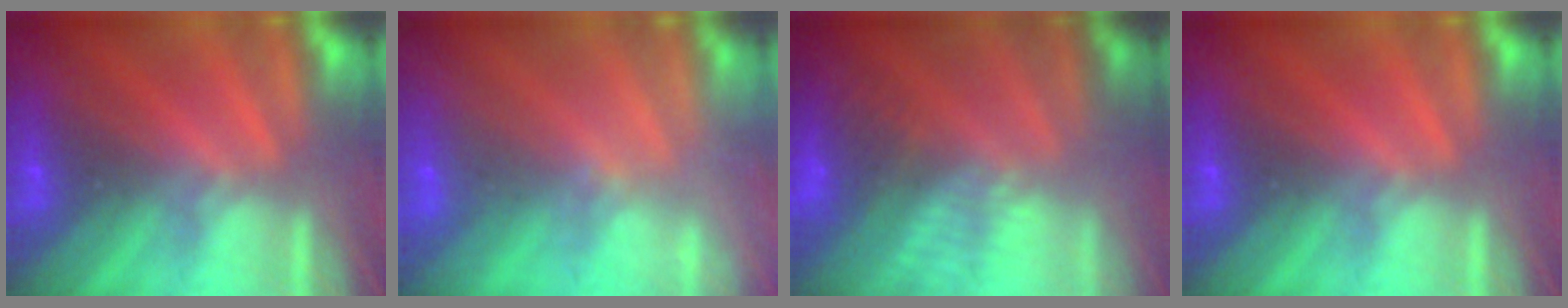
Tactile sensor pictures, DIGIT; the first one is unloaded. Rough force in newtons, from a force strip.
{"total": 2.4}
{"total": 7.3}
{"total": 0.0}